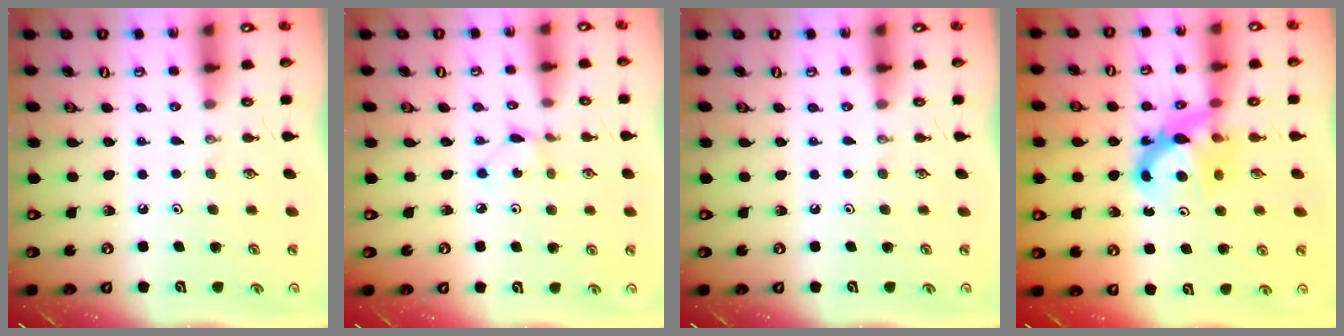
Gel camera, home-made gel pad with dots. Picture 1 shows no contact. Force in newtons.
{"total": 1.5, "press": 1.5, "slide": 0.2}
{"total": 0.0}
{"total": 6.9, "press": 6.9, "slide": 0.6}